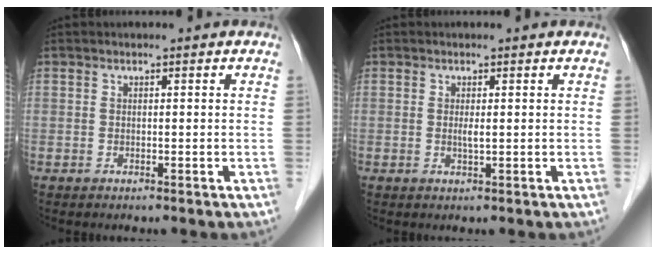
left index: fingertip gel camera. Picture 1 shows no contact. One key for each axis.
{"total": 1.1, "fx": 0.2, "fy": 0.1, "fz": 1.1, "tx": -0.028, "ty": -0.002, "tz": 0.004}